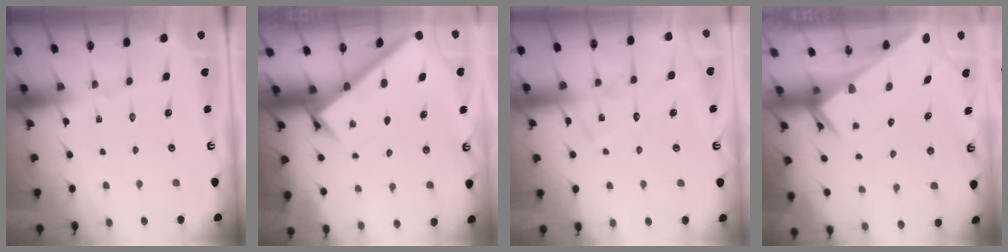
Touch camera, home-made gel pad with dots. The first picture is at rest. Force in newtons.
{"total": 2.8, "press": 2.7, "slide": 0.3}
{"total": 9.8, "press": 9.8, "slide": 0.9}
{"total": 3.6, "press": 3.6, "slide": 0.3}